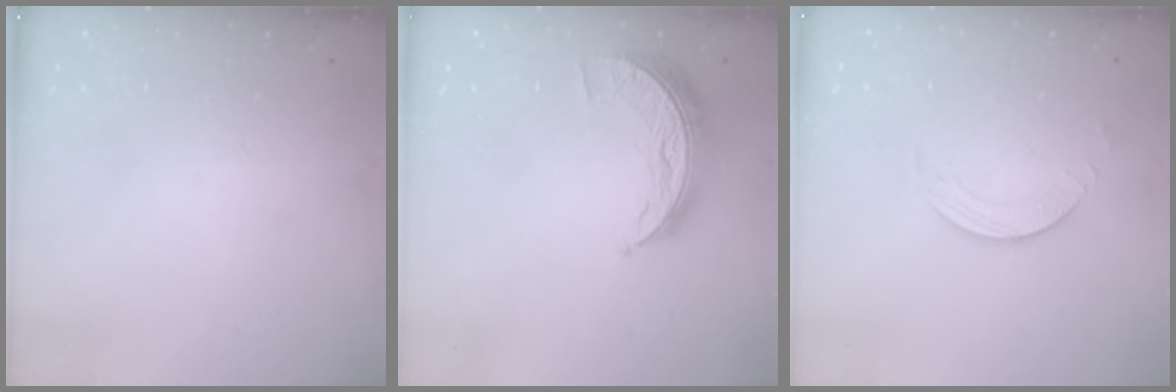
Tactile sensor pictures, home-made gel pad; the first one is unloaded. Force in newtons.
{"total": 8.7, "press": 8.7, "slide": 0.6}
{"total": 2.5, "press": 2.5, "slide": 0.2}